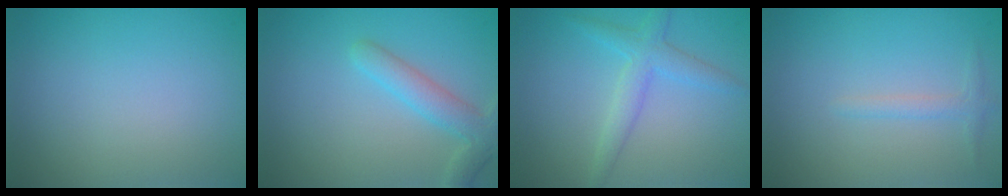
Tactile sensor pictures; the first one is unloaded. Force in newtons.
{"total": 3.2, "press": 3.2, "slide": 0.2}
{"total": 2.6, "press": 2.6, "slide": 0.1}
{"total": 1.1, "press": 1.1, "slide": 0.1}